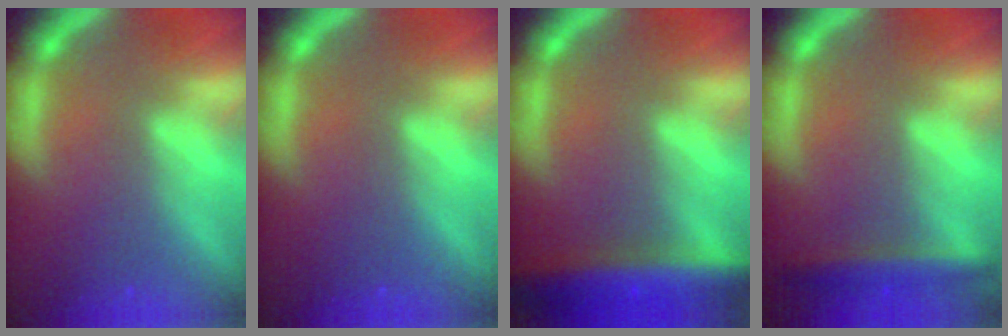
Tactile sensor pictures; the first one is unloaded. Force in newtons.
{"total": 0.0}
{"total": 8.5}
{"total": 3.5}